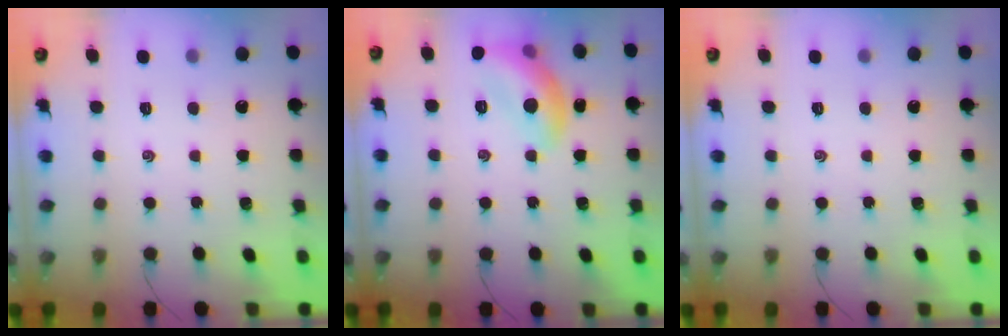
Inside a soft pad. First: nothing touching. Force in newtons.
{"total": 12.2, "press": 12.2, "slide": 1.0}
{"total": 0.0}